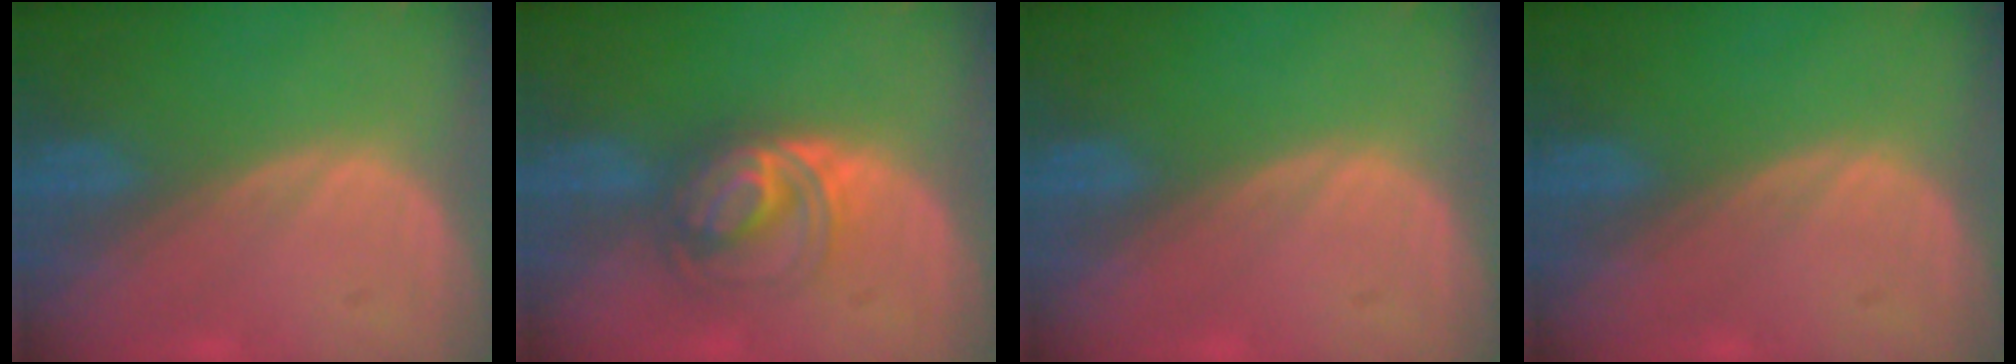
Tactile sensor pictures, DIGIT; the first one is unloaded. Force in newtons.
{"total": 6.0, "press": 5.6, "slide": 2.2}
{"total": 0.0}
{"total": 0.0}